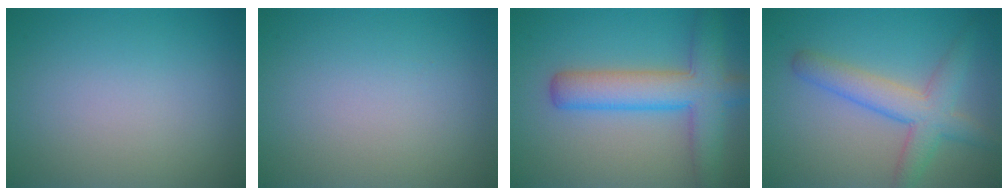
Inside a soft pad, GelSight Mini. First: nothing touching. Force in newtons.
{"total": 0.0}
{"total": 6.8, "press": 6.8, "slide": 0.4}
{"total": 4.7, "press": 4.7, "slide": 0.2}